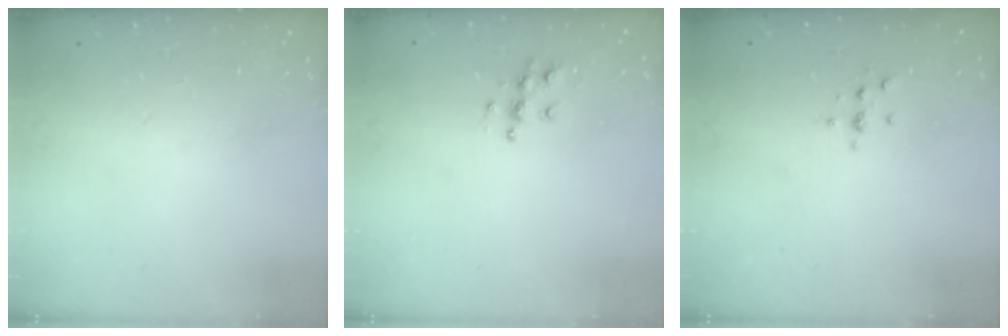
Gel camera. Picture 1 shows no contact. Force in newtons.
{"total": 6.6, "press": 6.6, "slide": 0.3}
{"total": 2.3, "press": 2.2, "slide": 0.2}